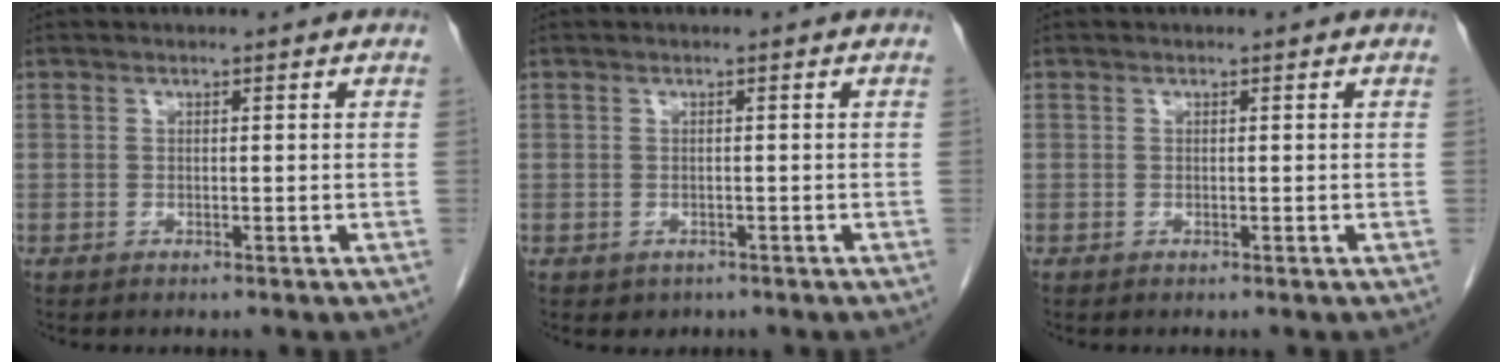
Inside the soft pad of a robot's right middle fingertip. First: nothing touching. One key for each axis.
{"total": 1.2, "fx": -0.6, "fy": 1.0, "fz": 0.3, "tx": -0.007, "ty": 0.001, "tz": -0.002}
{"total": 0.0}